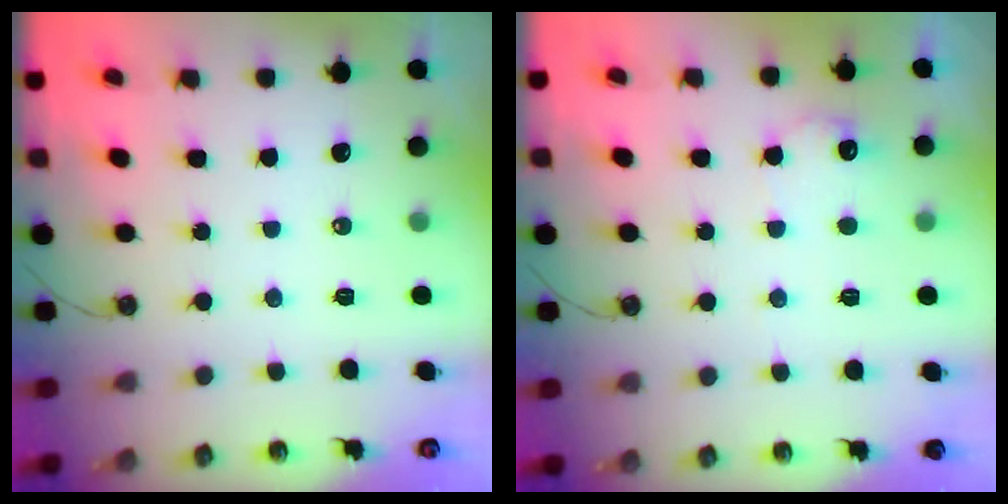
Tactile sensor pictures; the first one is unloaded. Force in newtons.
{"total": 7.5, "press": 7.5, "slide": 0.4}